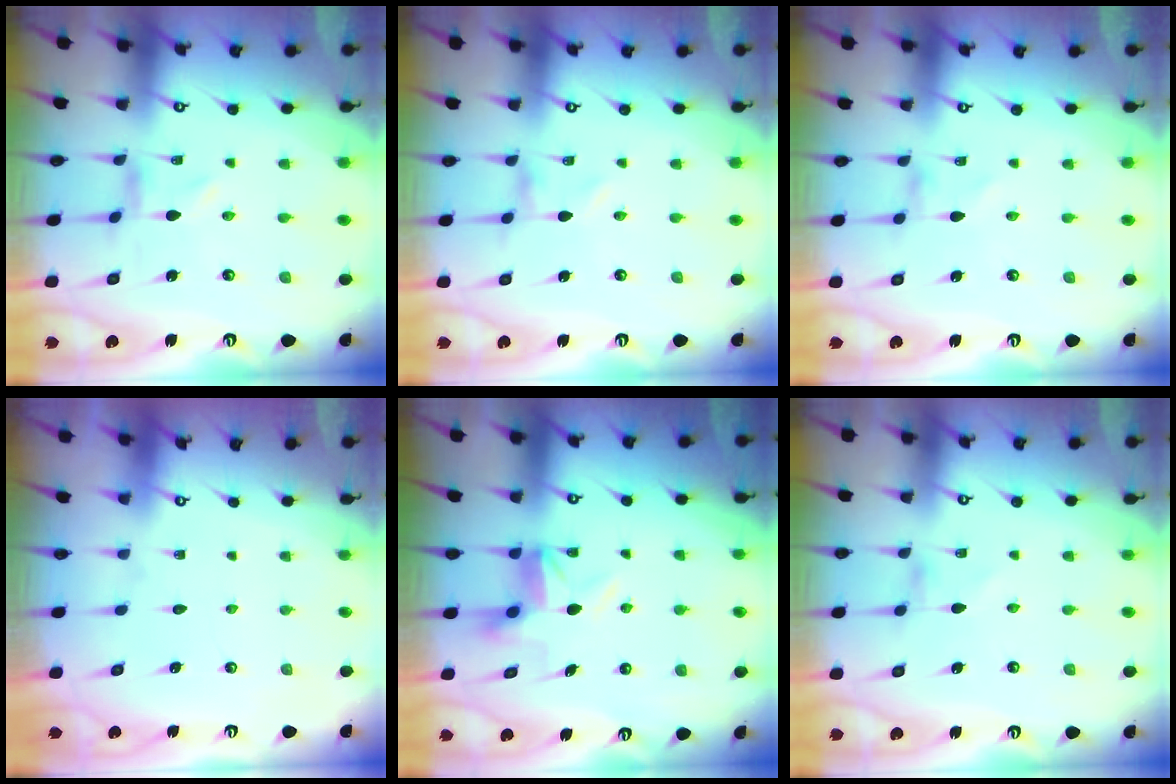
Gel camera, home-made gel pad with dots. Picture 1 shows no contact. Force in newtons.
{"total": 0.0}
{"total": 0.6, "press": 0.6, "slide": 0.1}
{"total": 1.6, "press": 1.6, "slide": 0.1}
{"total": 5.3, "press": 5.2, "slide": 0.6}
{"total": 0.7, "press": 0.7, "slide": 0.2}